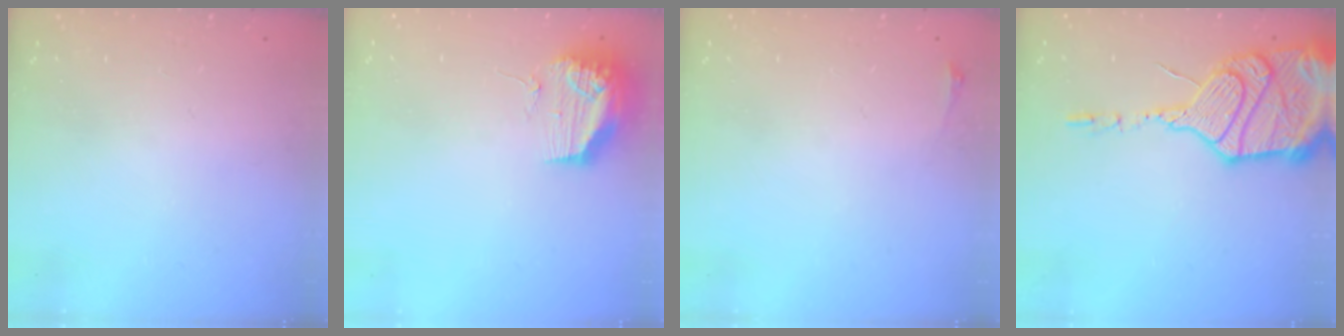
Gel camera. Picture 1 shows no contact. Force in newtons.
{"total": 11.1, "press": 11.1, "slide": 0.8}
{"total": 2.8, "press": 2.1, "slide": 1.9}
{"total": 20.3, "press": 20.1, "slide": 2.1}